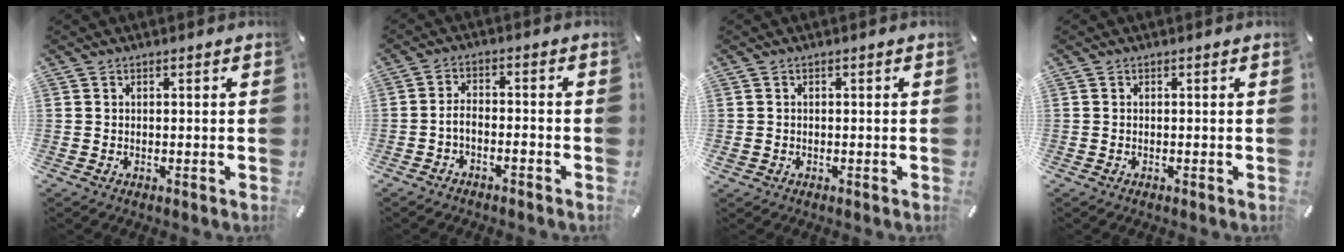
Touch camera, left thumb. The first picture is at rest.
{"total": 3.4, "force": [-2.2, 1.5, 2.1], "torque": [-0.043, 0.010, -0.044]}
{"total": 0.9, "force": [-0.3, 0.8, 0.4], "torque": [-0.007, 0.003, -0.007]}
{"total": 0.0}